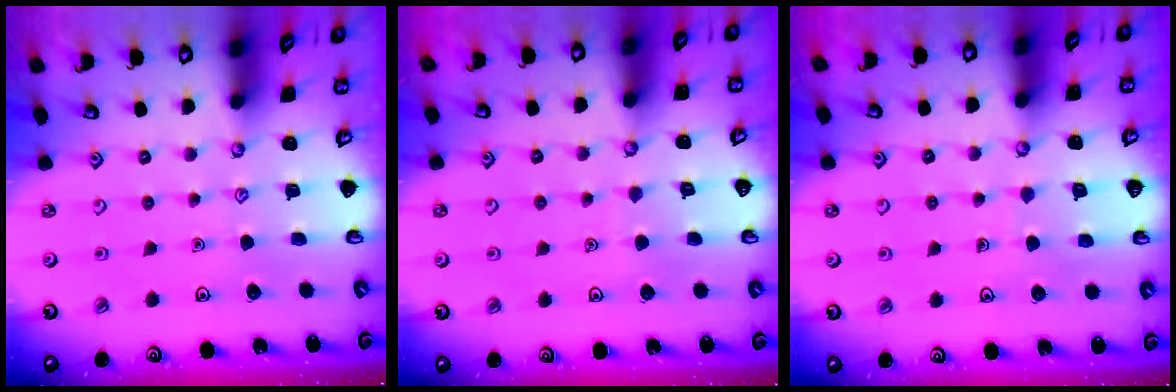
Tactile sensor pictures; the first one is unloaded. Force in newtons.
{"total": 3.2, "press": 3.2, "slide": 0.2}
{"total": 3.5, "press": 3.5, "slide": 0.3}